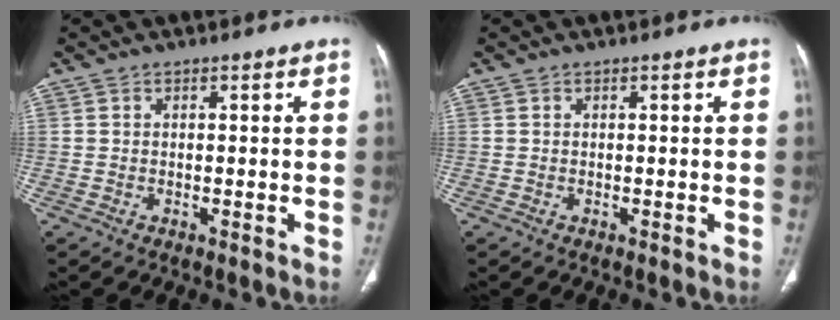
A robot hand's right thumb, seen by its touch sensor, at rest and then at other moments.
{"total": 0.0}